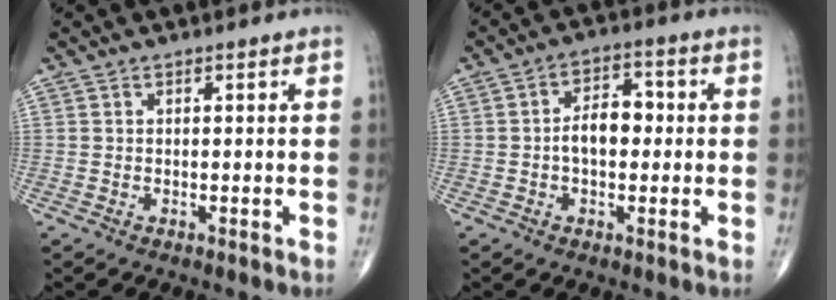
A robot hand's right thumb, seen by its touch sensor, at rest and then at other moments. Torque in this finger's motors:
{"motor_torque": [0.93, 1.42, 0.75, -0.23, 0.06]}